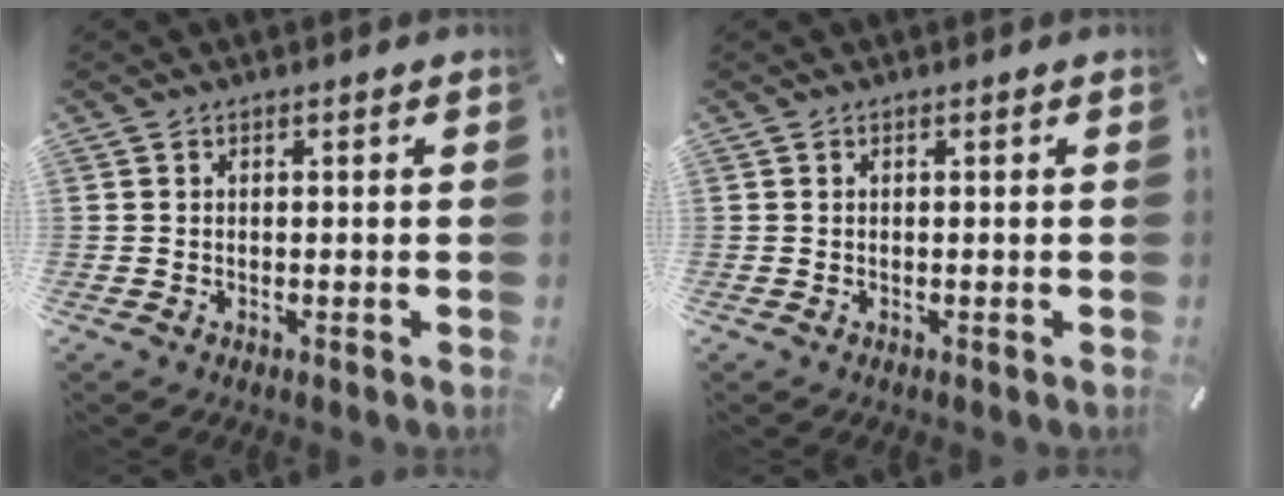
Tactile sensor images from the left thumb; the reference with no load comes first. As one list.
[{"total": 0.0}]